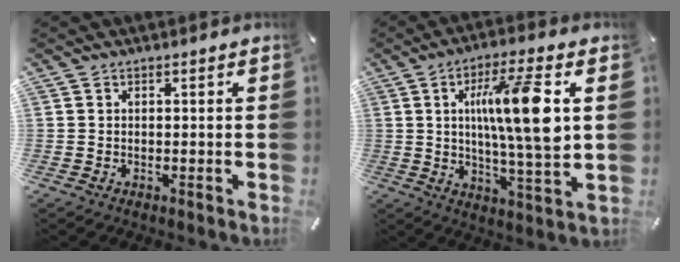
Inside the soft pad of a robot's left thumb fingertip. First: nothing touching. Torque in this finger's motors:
{"motor_torque": [1.23, 2.63, 1.58, -1.19, 0.20]}